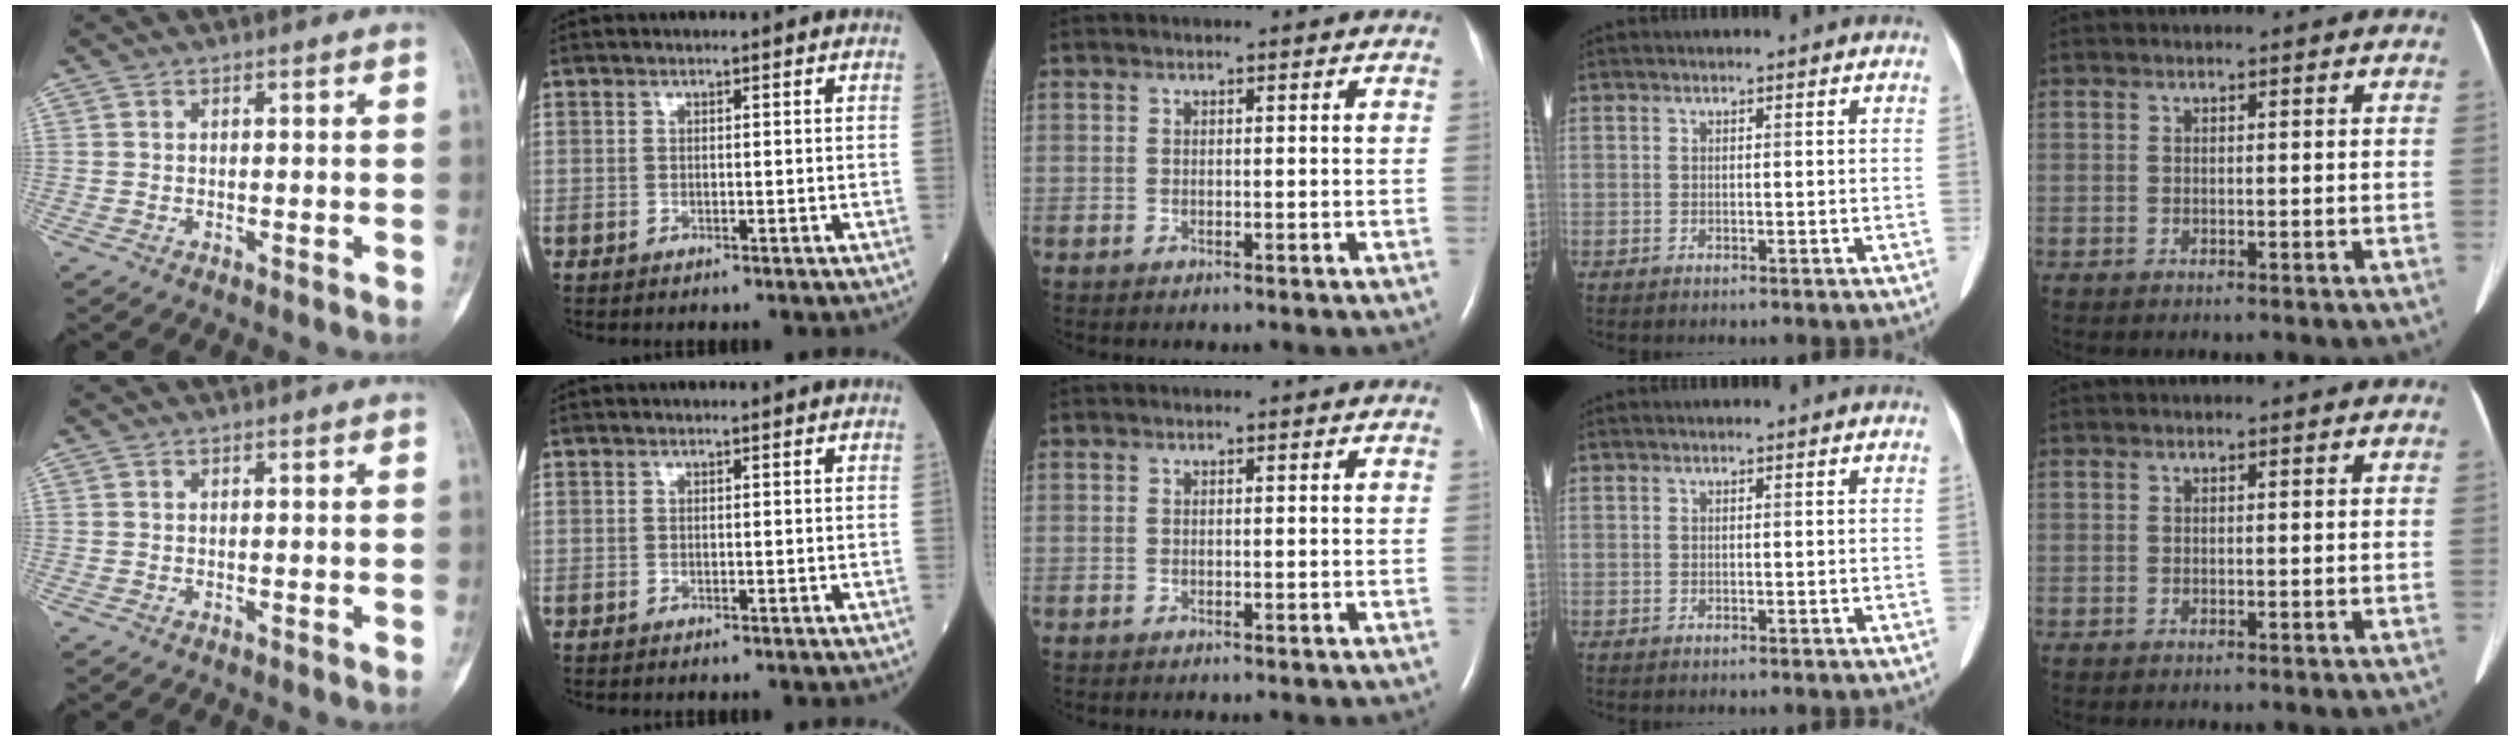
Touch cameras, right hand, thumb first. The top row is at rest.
{}